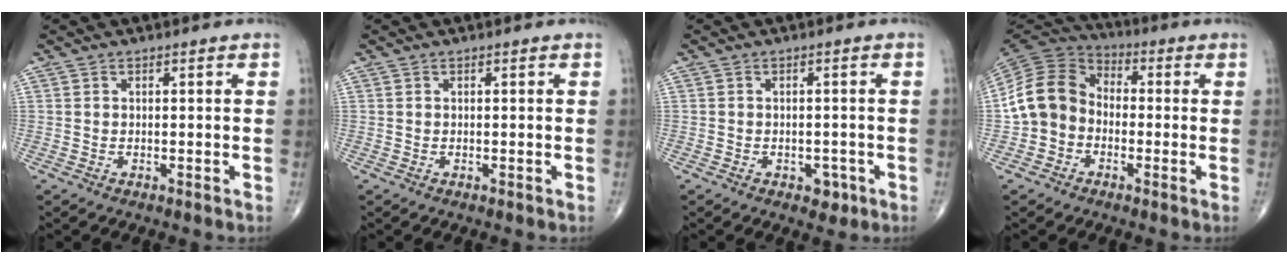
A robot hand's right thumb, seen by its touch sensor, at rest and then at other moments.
{"total": 0.0}
{"total": 2.6, "force": [-1.2, 1.8, 1.4], "torque": [-0.005, 0.005, -0.012]}
{"total": 11.5, "force": [-2.2, 9.6, 5.9], "torque": [-0.102, 0.039, -0.056]}